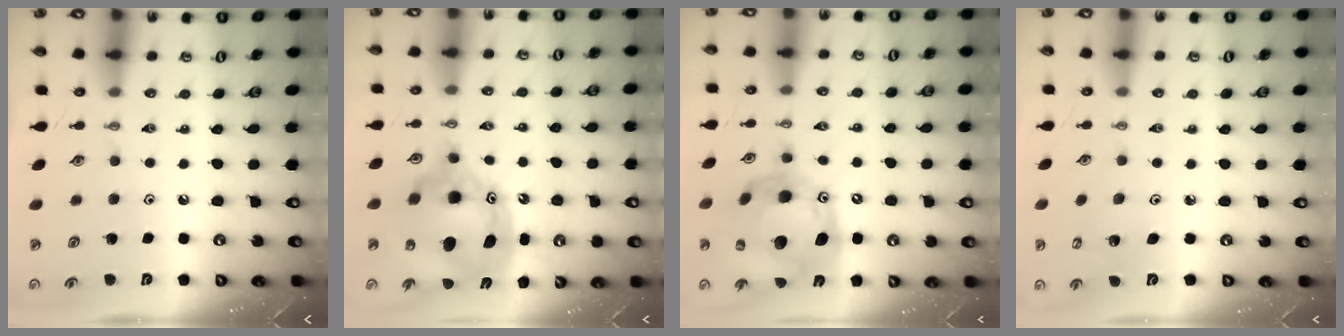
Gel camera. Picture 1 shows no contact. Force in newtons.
{"total": 16.8, "press": 16.7, "slide": 1.8}
{"total": 19.6, "press": 19.4, "slide": 2.7}
{"total": 2.0, "press": 2.0, "slide": 0.2}